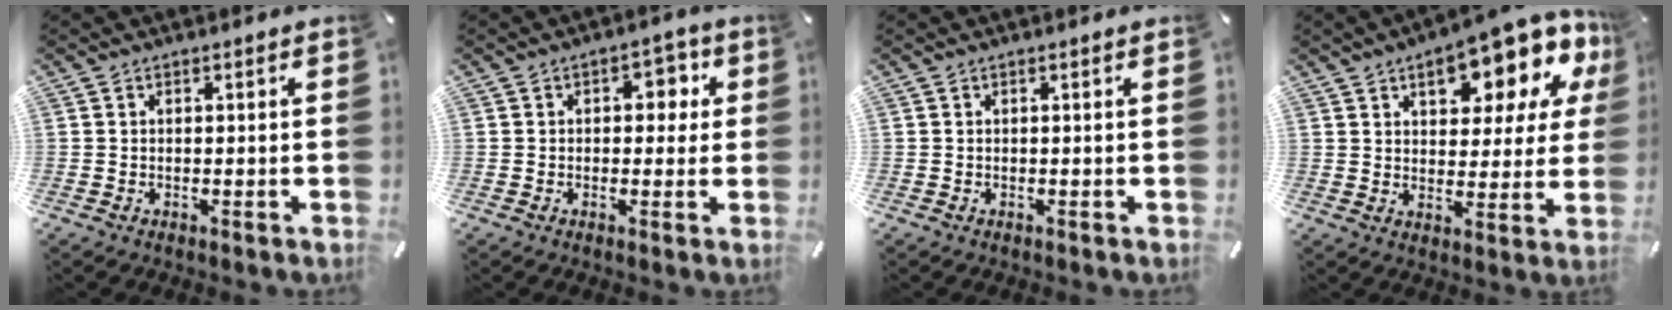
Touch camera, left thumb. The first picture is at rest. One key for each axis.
{"total": 4.8, "fx": 0.7, "fy": 3.5, "fz": 3.3, "tx": -0.030, "ty": -0.003, "tz": -0.001}
{"total": 0.0}
{"total": 15.4, "fx": 10.1, "fy": 6.6, "fz": 9.5, "tx": -0.120, "ty": -0.072, "tz": 0.165}